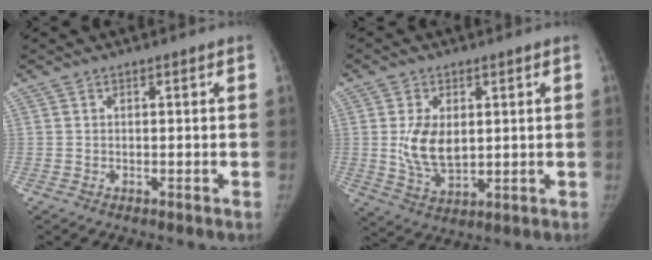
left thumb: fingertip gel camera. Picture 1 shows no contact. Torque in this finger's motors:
{"motor_torque": [0.16, 0.16, 0.13, 0.14, 0.06]}